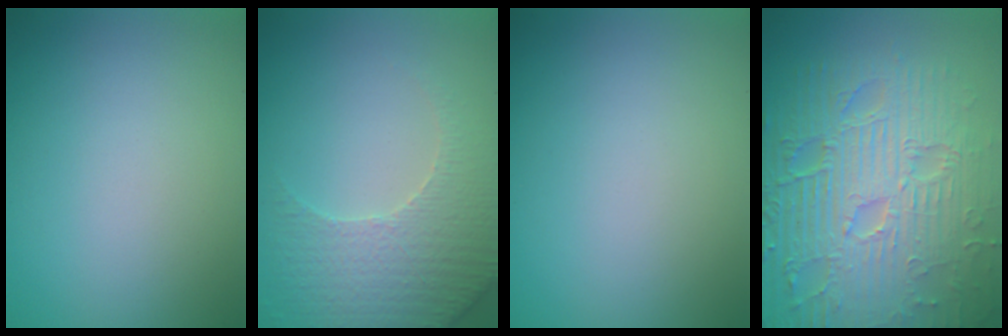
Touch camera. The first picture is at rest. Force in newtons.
{"total": 4.5, "press": 3.9, "slide": 2.4}
{"total": 0.0}
{"total": 12.0, "press": 7.8, "slide": 9.1}